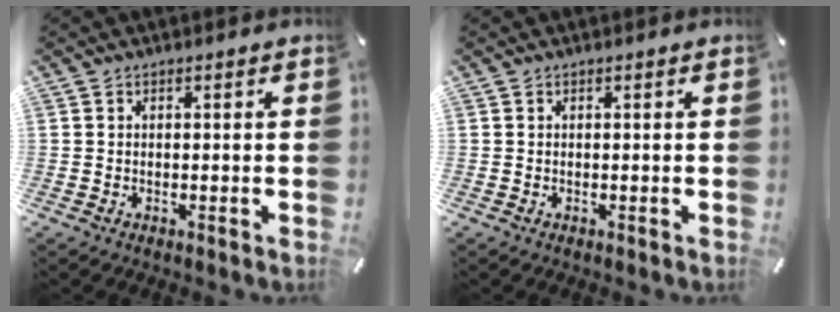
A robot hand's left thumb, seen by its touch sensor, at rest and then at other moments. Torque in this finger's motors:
{"motor_torque": [-0.23, -0.23, -0.04, 0.04, 0.00]}